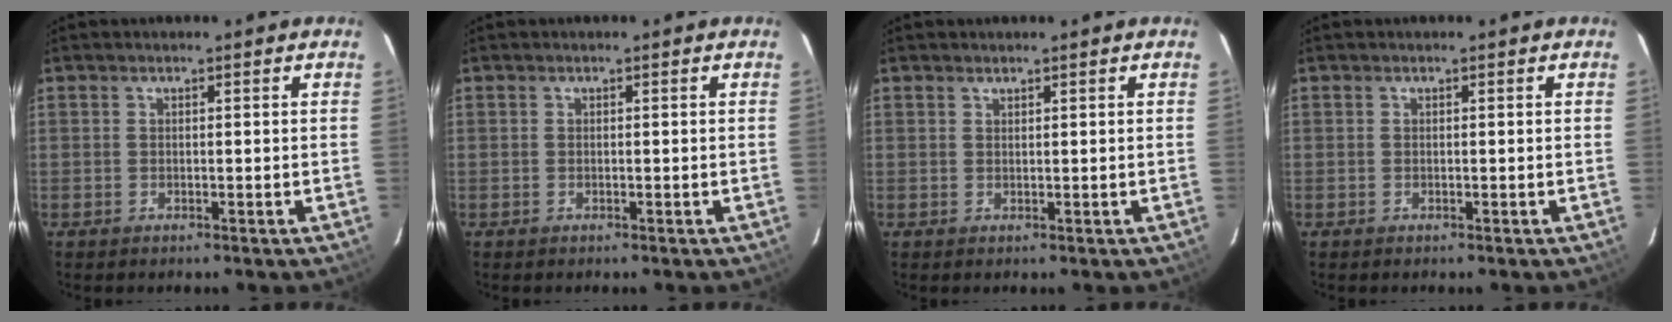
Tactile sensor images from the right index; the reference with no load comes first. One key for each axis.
{"total": 0.0}
{"total": 0.5, "fx": 0.5, "fy": 0.1, "fz": 0.1, "tx": -0.001, "ty": 0.002, "tz": 0.010}
{"total": 0.0}